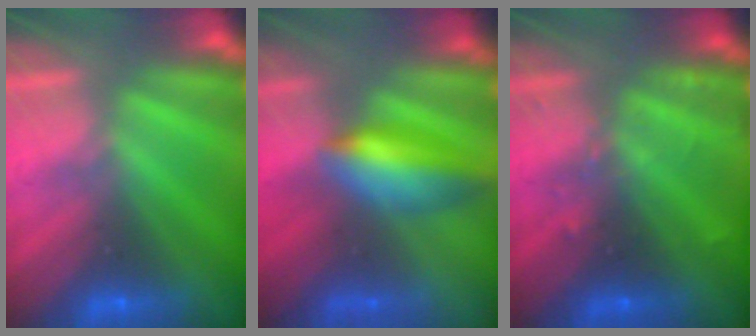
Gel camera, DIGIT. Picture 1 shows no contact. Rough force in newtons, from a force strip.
{"total": 7.5}
{"total": 2.4}